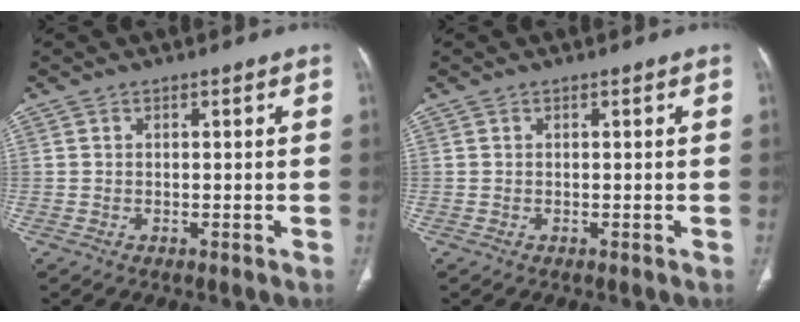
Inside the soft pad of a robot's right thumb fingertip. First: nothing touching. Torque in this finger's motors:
{"motor_torque": [-0.05, 0.05, -0.04, 0.04, 0.03]}